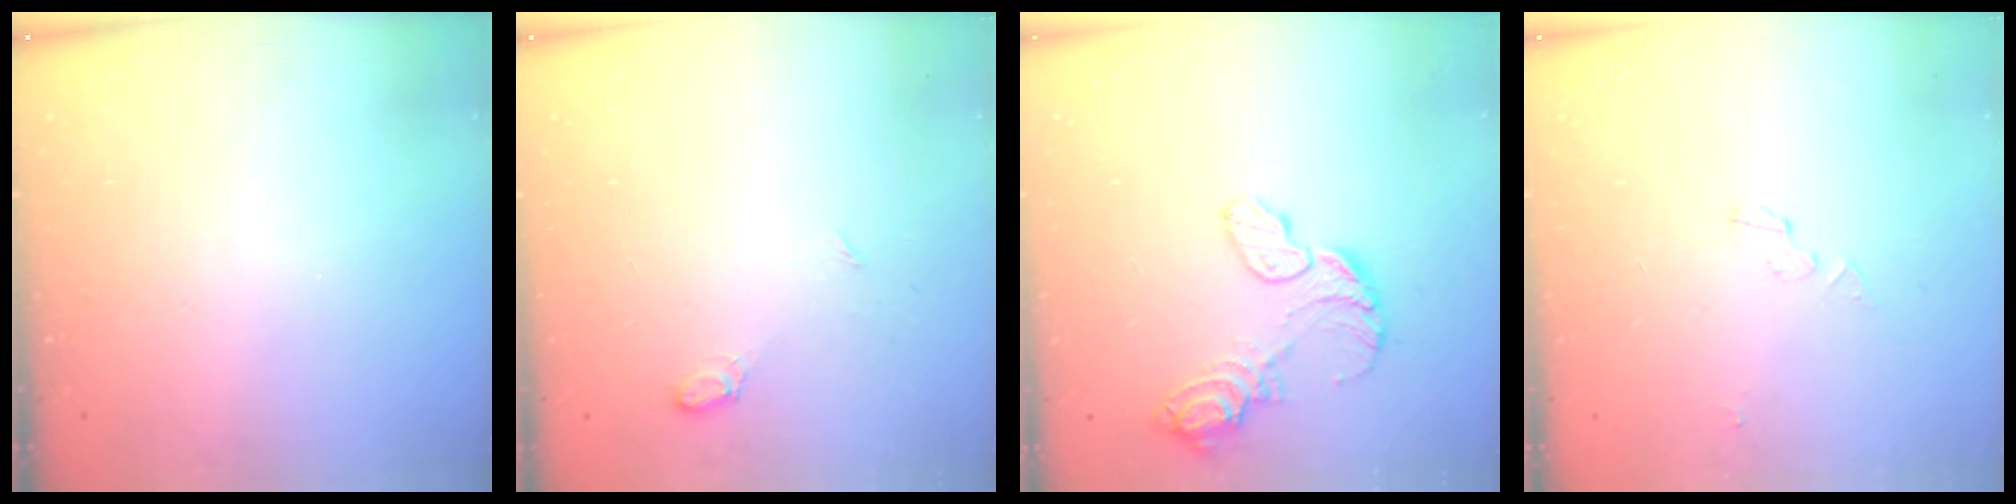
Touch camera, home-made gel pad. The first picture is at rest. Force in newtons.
{"total": 5.5, "press": 5.5, "slide": 0.7}
{"total": 10.9, "press": 10.8, "slide": 1.0}
{"total": 3.4, "press": 3.4, "slide": 0.3}